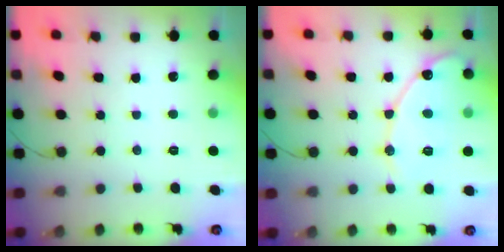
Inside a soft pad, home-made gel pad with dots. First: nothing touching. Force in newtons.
{"total": 12.8, "press": 12.8, "slide": 1.1}